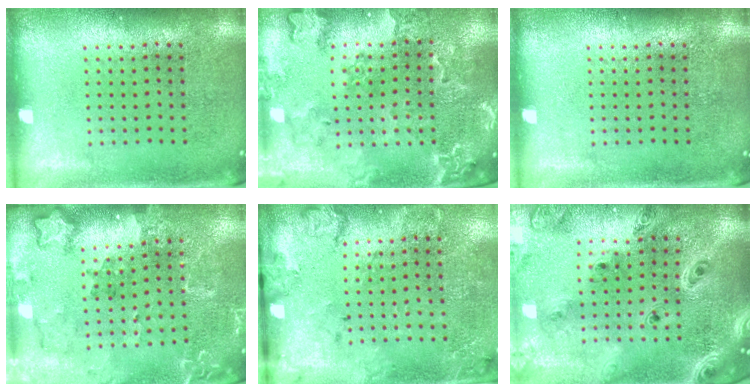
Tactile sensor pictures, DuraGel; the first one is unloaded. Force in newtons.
{"total": 1.8, "press": 1.8, "slide": 0.2}
{"total": 0.0}
{"total": 1.8, "press": 1.7, "slide": 0.4}
{"total": 1.8, "press": 1.5, "slide": 1.0}
{"total": 2.3, "press": 2.1, "slide": 1.0}